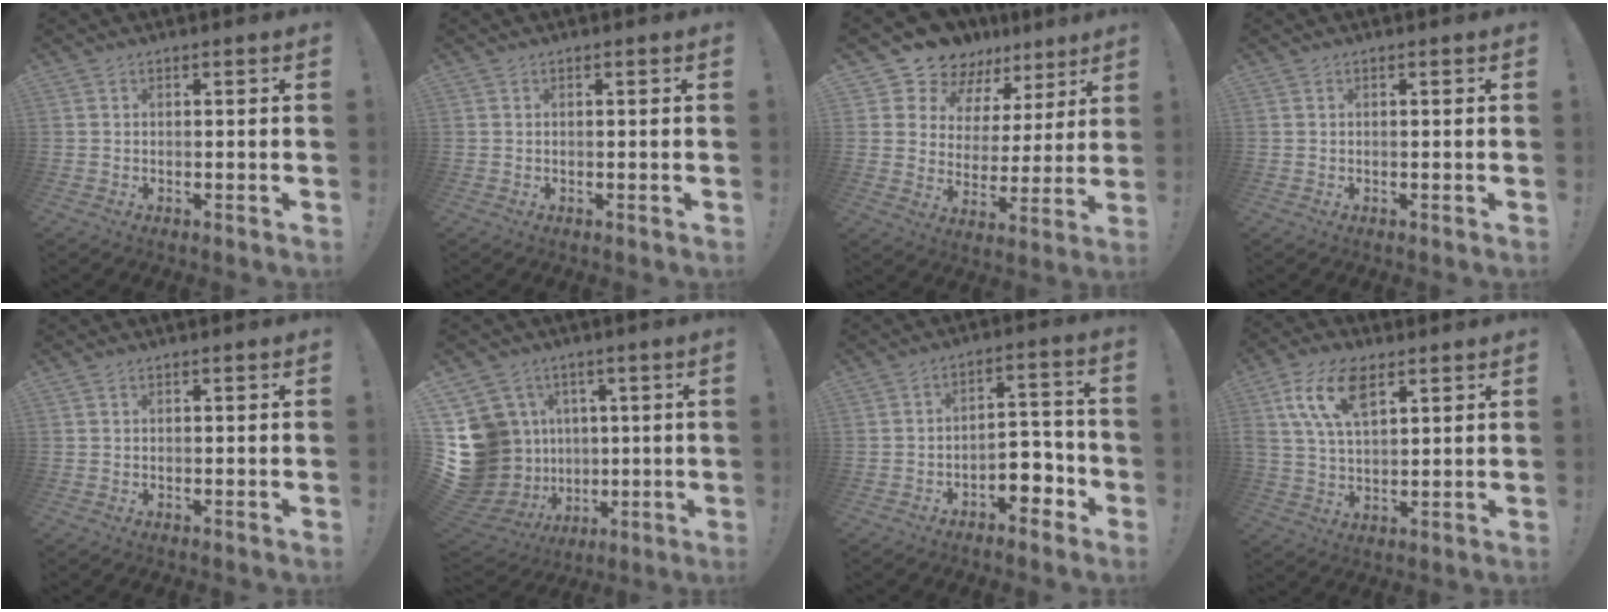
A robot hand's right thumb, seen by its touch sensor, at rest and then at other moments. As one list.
[{"total": 0.0}, {"total": 12.9, "force": [11.1, 6.3, 1.9], "torque": [-0.060, -0.093, 0.211]}, {"total": 0.0}, {"total": 0.0}, {"total": 18.4, "force": [1.0, 16.4, 8.3], "torque": [-0.182, -0.012, 0.060]}, {"total": 8.4, "force": [-4.4, 5.2, 5.0], "torque": [-0.048, 0.024, -0.072]}, {"total": 13.3, "force": [6.5, 6.7, 9.5], "torque": [-0.189, -0.010, 0.119]}]